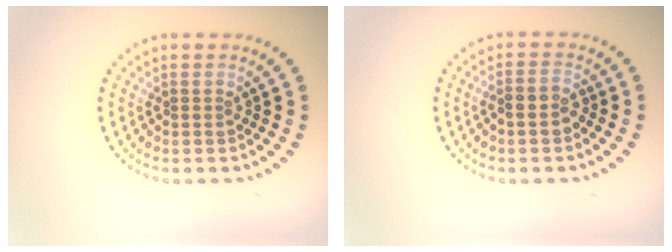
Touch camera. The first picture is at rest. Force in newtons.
{"total": 1.9, "press": 1.7, "slide": 0.8}